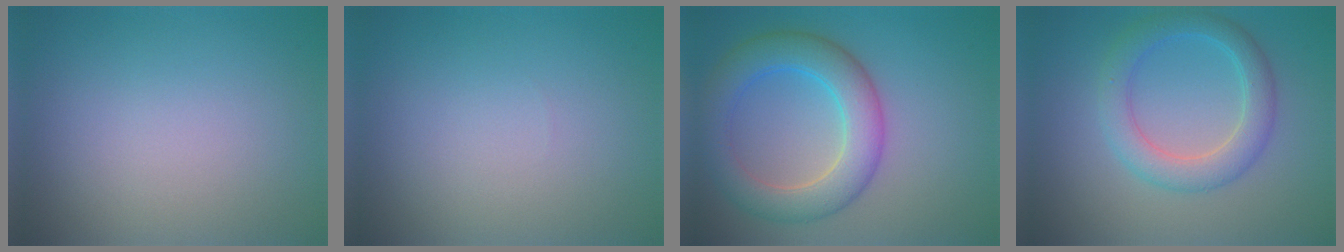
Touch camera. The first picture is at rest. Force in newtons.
{"total": 0.0}
{"total": 6.2, "press": 6.2, "slide": 0.2}
{"total": 4.1, "press": 4.0, "slide": 0.2}